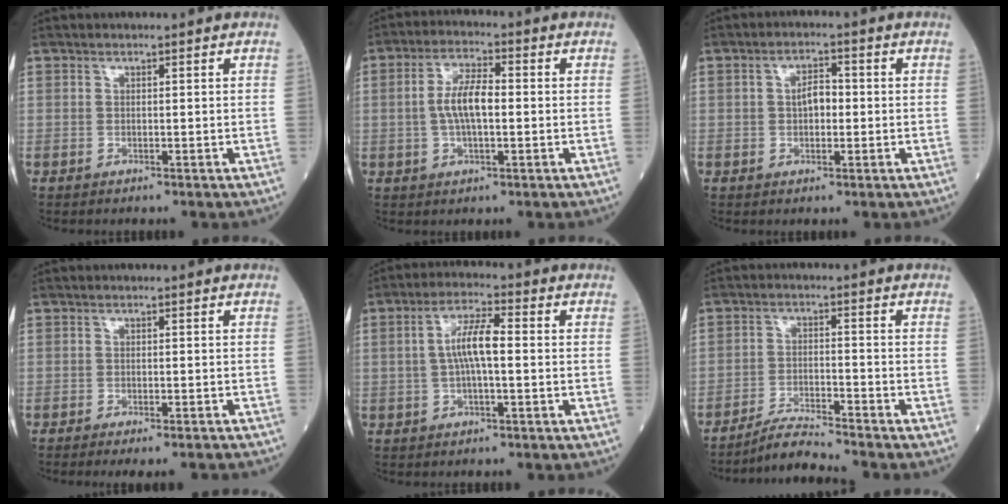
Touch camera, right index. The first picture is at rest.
{"total": 6.9, "force": [-0.2, 2.2, 6.5], "torque": [-0.132, 0.009, -0.007]}
{"total": 3.4, "force": [0.0, 1.7, 2.9], "torque": [-0.048, 0.009, -0.001]}
{"total": 6.1, "force": [-5.4, 0.8, 2.7], "torque": [-0.025, -0.008, -0.073]}
{"total": 6.4, "force": [0.2, 1.4, 6.3], "torque": [-0.125, 0.016, 0.000]}
{"total": 5.3, "force": [-5.0, -1.1, 1.1], "torque": [-0.026, -0.016, -0.091]}